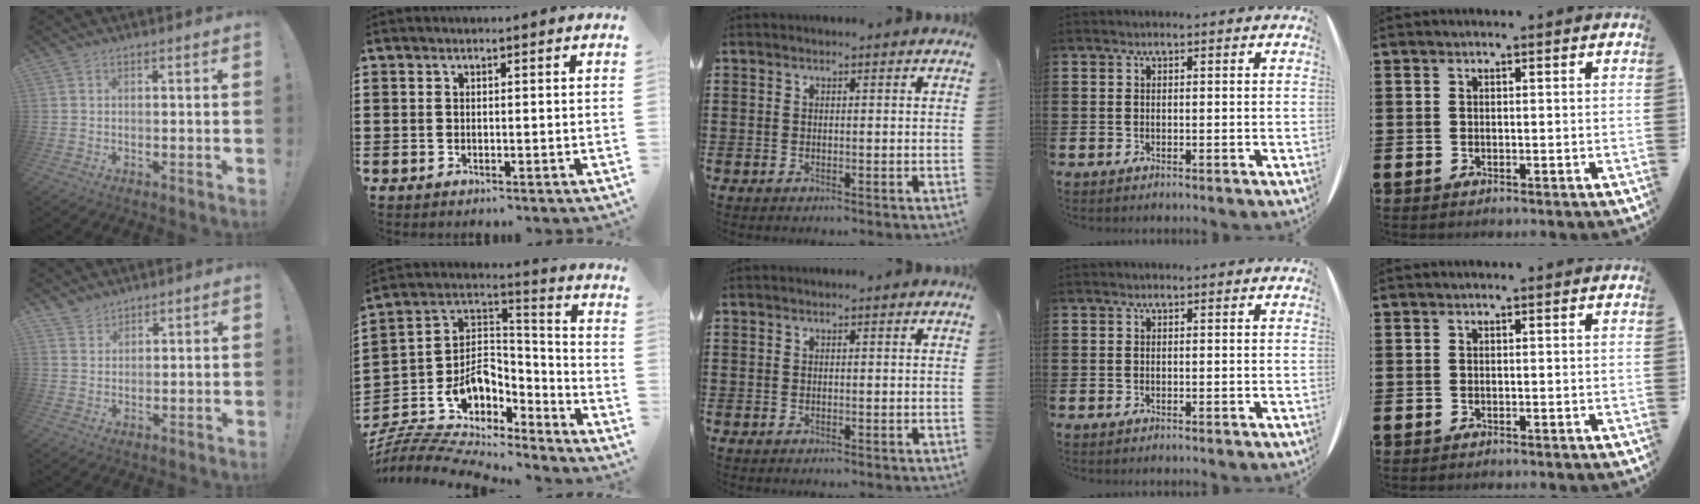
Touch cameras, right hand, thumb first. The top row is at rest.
{"thumb": {"total": 3.1, "force": [2.8, 1.4, 0.2], "torque": [-0.004, -0.019, 0.053]}, "index": {"total": 8.3, "force": [-4.7, 6.2, 2.9], "torque": [-0.073, -0.019, -0.084]}}